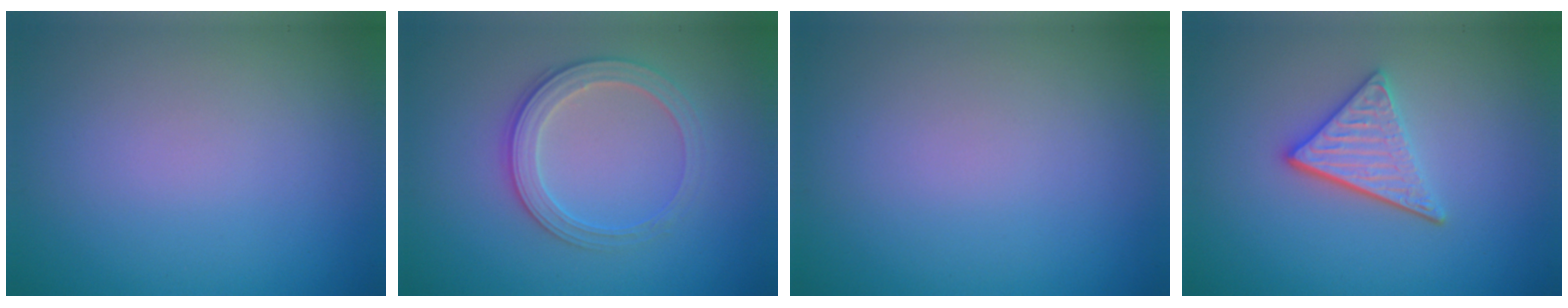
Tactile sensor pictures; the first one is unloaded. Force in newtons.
{"total": 2.8, "press": 2.7, "slide": 0.7}
{"total": 0.0}
{"total": 3.6, "press": 3.0, "slide": 2.0}